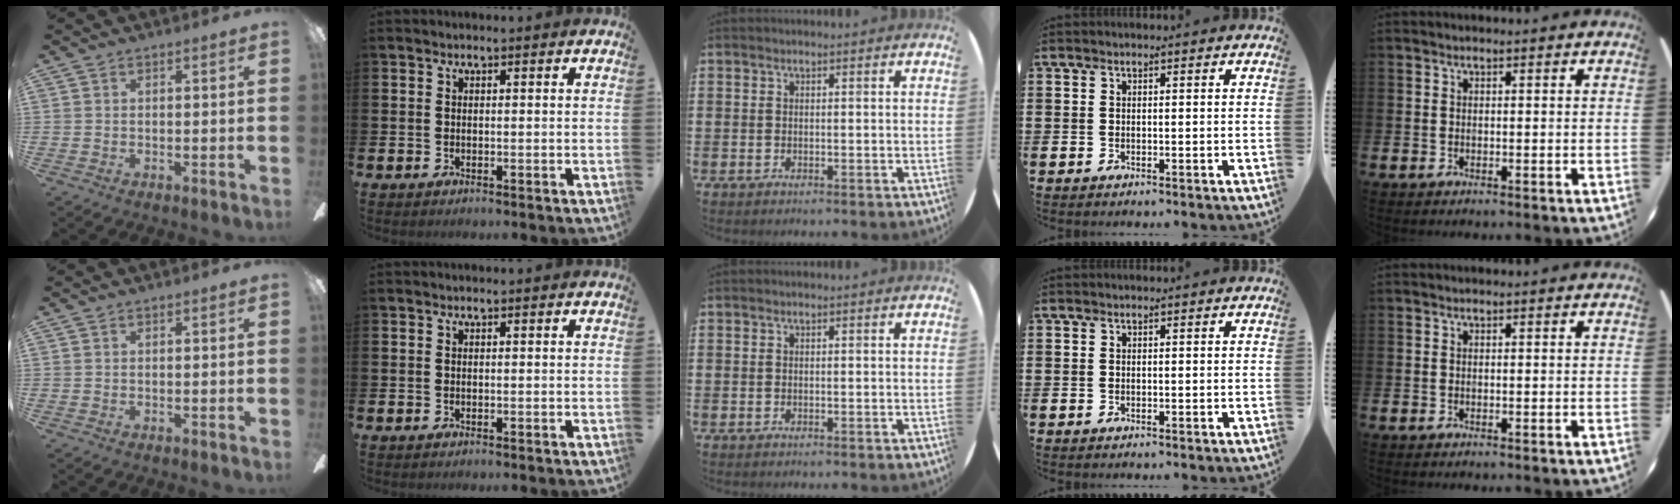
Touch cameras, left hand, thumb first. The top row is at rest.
{}